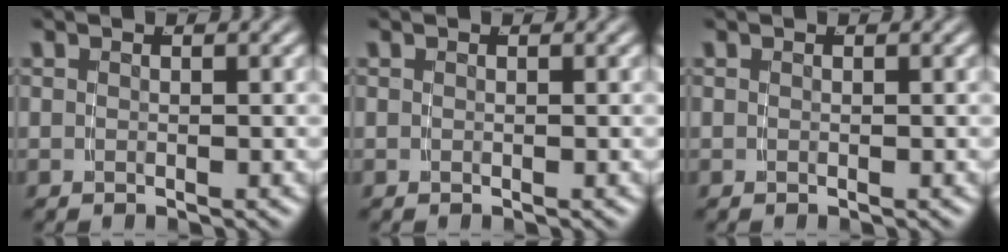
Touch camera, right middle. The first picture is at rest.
{"total": 0.0}
{"total": 0.0}